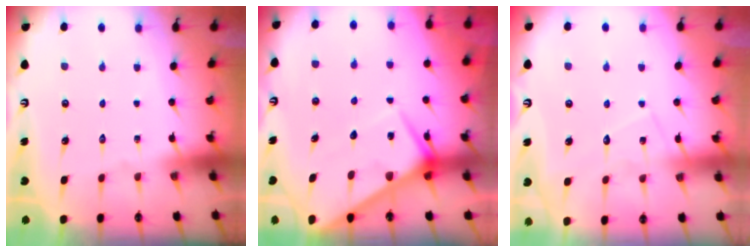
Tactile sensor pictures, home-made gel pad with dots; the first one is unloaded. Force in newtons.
{"total": 7.5, "press": 7.5, "slide": 0.7}
{"total": 6.5, "press": 6.5, "slide": 0.5}